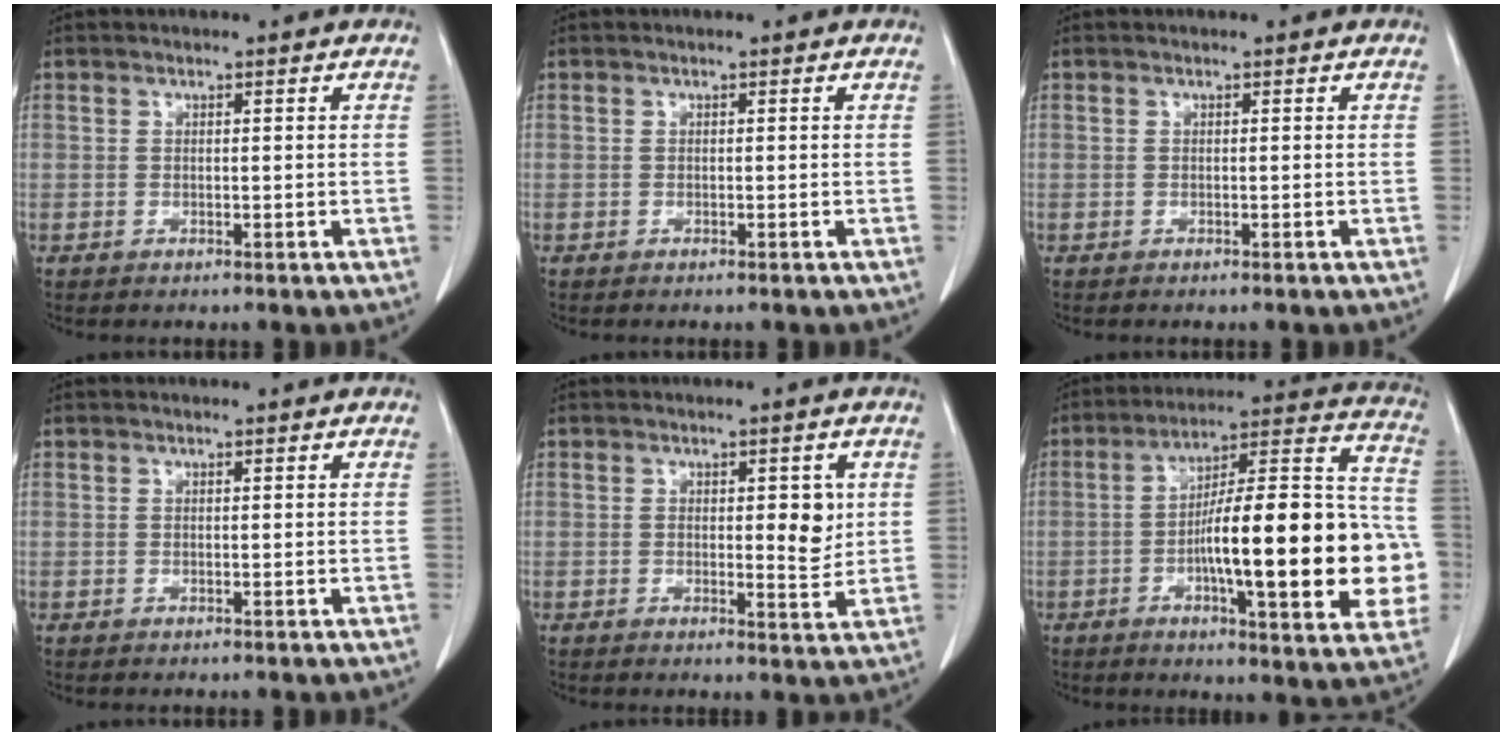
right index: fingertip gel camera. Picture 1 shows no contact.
{"total": 0.0}
{"total": 0.0}
{"total": 0.0}
{"total": 4.3, "force": [0.8, 1.5, 3.9], "torque": [-0.050, -0.007, 0.010]}
{"total": 24.6, "force": [-4.7, 4.9, 23.7], "torque": [-0.290, 0.027, -0.062]}